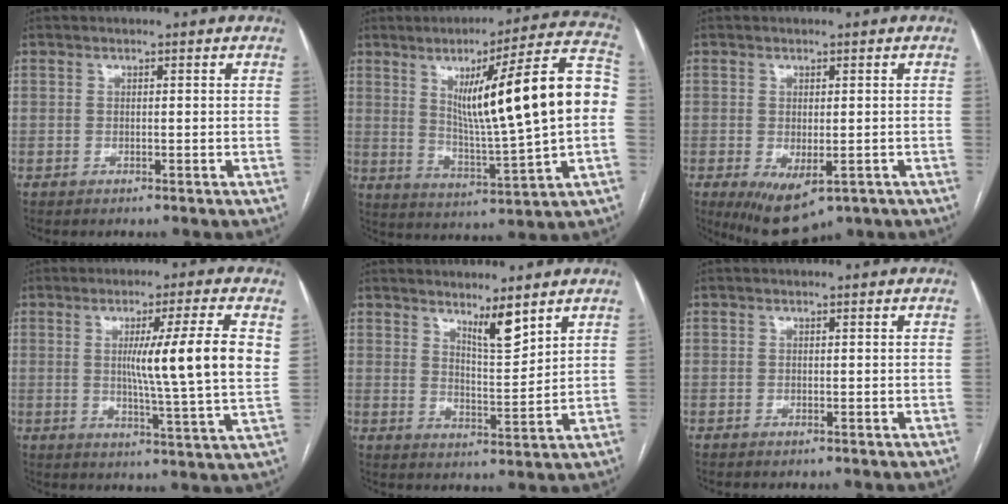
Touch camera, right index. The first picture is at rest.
{"total": 20.9, "force": [2.7, 1.0, 20.7], "torque": [-0.302, 0.018, 0.035]}
{"total": 8.9, "force": [-4.2, 4.3, 6.5], "torque": [-0.111, -0.022, -0.055]}
{"total": 12.9, "force": [2.4, -1.1, 12.6], "torque": [-0.190, -0.009, 0.032]}
{"total": 5.1, "force": [3.9, 0.6, 3.2], "torque": [-0.056, -0.018, 0.069]}
{"total": 0.0}